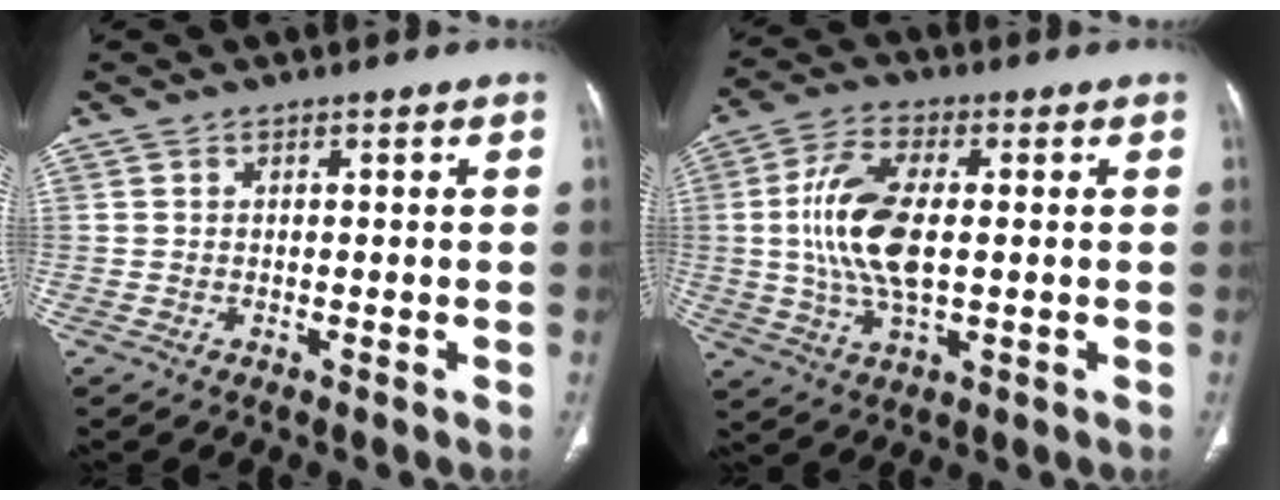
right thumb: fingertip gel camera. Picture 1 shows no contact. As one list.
[{"total": 13.2, "force": [0.7, 6.2, 11.6], "torque": [-0.240, 0.004, 0.014]}]